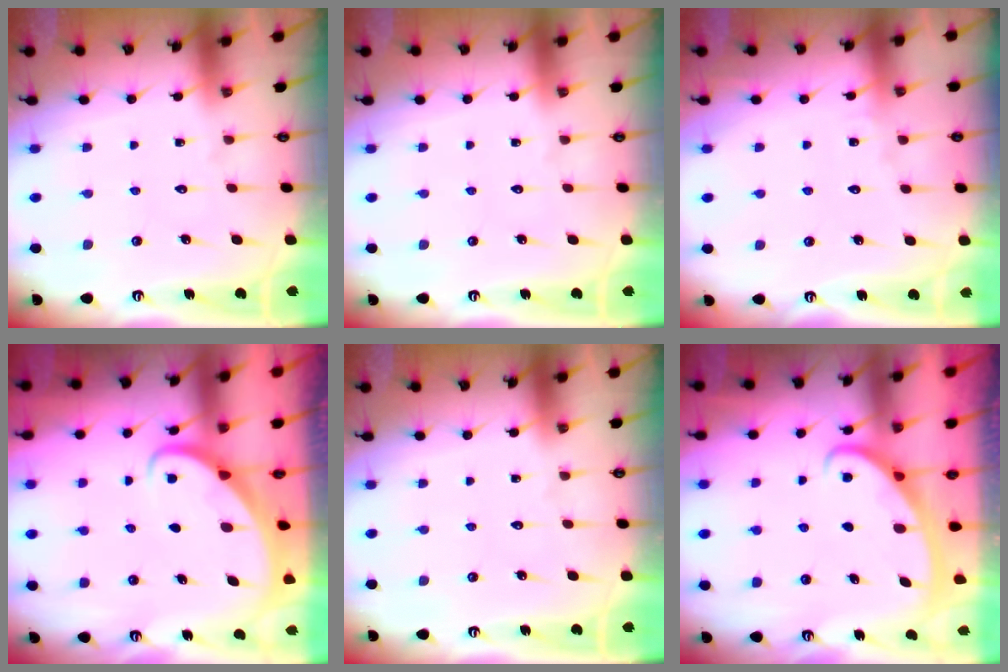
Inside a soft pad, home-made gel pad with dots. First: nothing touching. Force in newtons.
{"total": 0.0}
{"total": 1.7, "press": 1.7, "slide": 0.2}
{"total": 2.2, "press": 2.2, "slide": 0.2}
{"total": 0.0}
{"total": 2.8, "press": 2.8, "slide": 0.4}